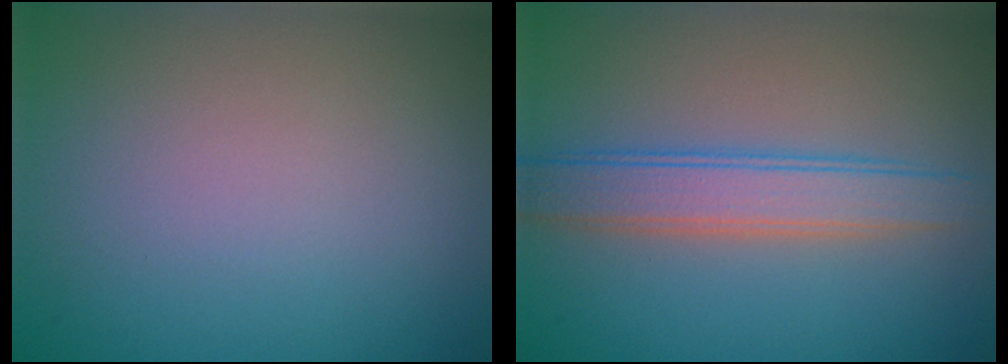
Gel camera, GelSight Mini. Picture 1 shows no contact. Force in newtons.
{"total": 3.9, "press": 3.9, "slide": 0.2}